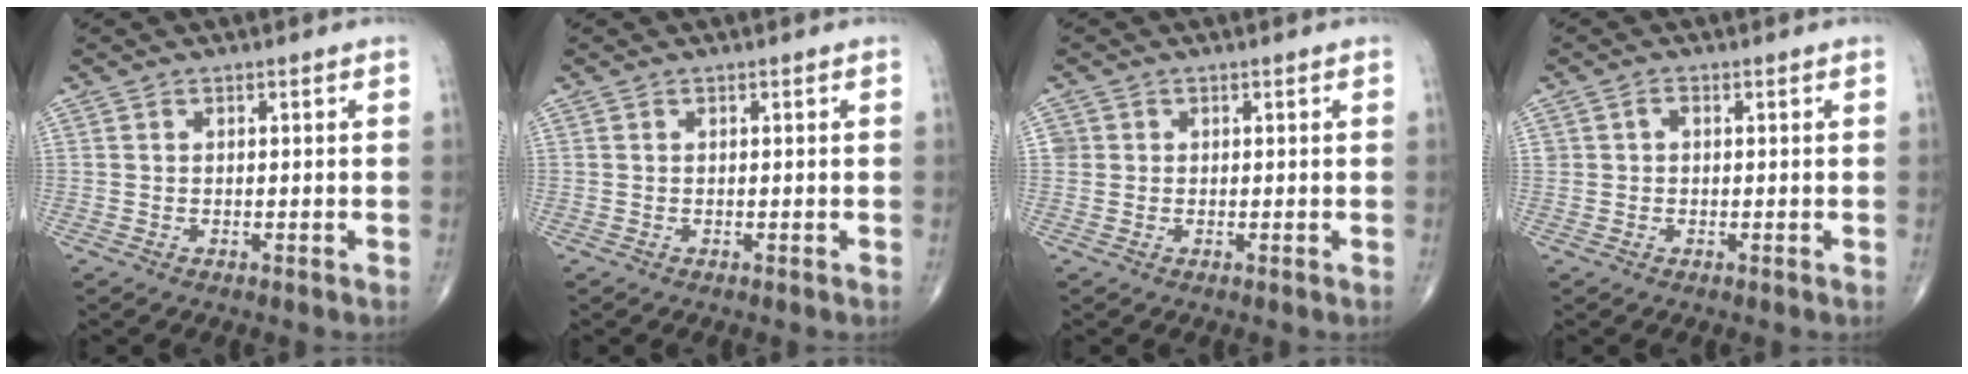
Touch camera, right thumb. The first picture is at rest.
{"total": 0.0}
{"total": 1.5, "force": [0.2, 1.5, 0.2], "torque": [0.008, 0.003, 0.002]}
{"total": 1.2, "force": [0.2, 0.9, 0.7], "torque": [-0.007, 0.004, 0.002]}